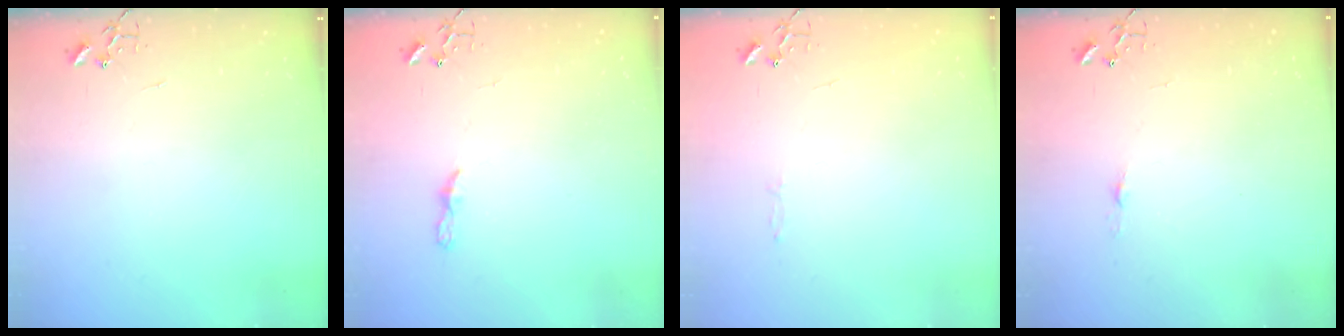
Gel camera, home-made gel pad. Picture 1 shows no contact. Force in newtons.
{"total": 5.1, "press": 5.0, "slide": 0.4}
{"total": 2.8, "press": 2.8, "slide": 0.4}
{"total": 3.7, "press": 3.6, "slide": 0.5}